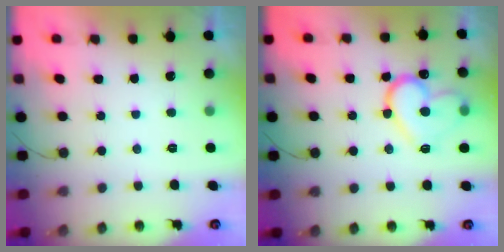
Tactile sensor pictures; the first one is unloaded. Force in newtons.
{"total": 15.2, "press": 15.1, "slide": 1.5}